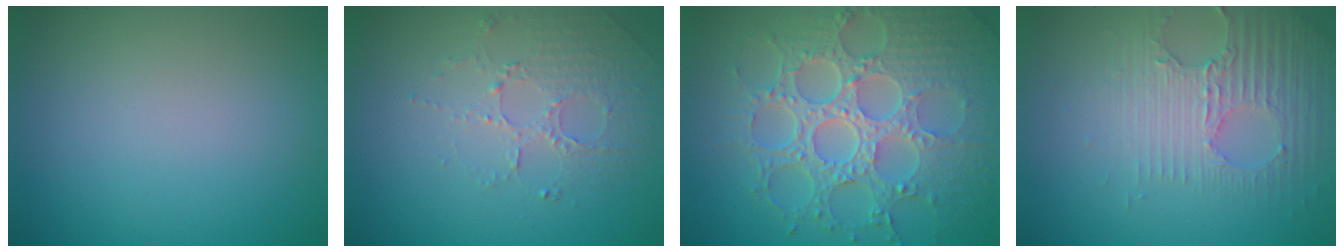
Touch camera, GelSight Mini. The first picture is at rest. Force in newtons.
{"total": 1.9, "press": 1.5, "slide": 1.1}
{"total": 8.9, "press": 6.6, "slide": 6.0}
{"total": 3.5, "press": 3.4, "slide": 1.1}